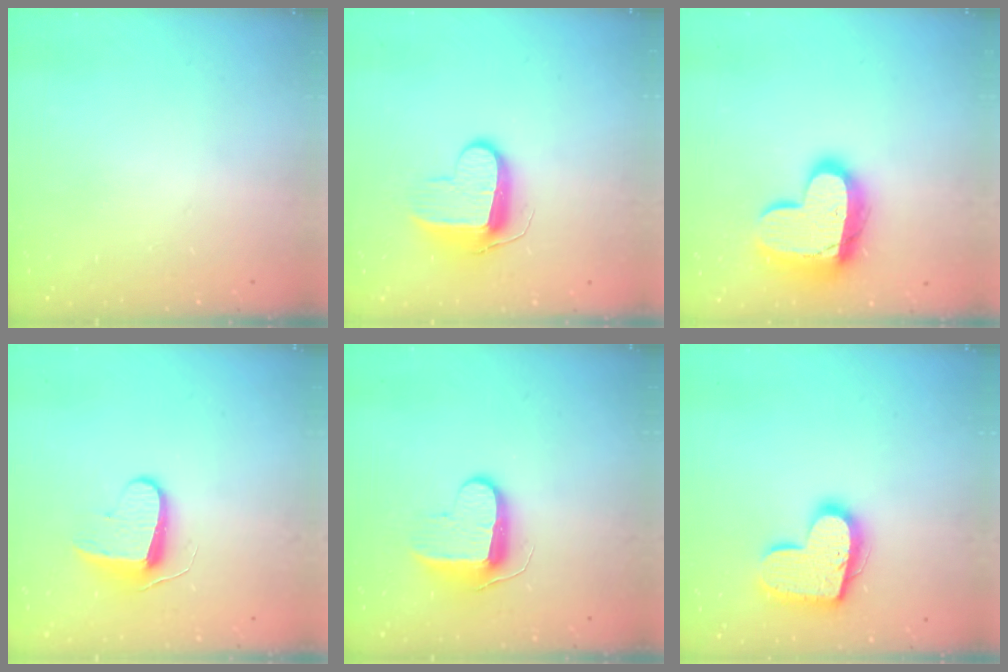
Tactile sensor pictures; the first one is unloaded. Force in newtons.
{"total": 9.6, "press": 9.6, "slide": 0.6}
{"total": 17.3, "press": 17.2, "slide": 1.4}
{"total": 8.7, "press": 8.6, "slide": 0.5}
{"total": 10.5, "press": 10.4, "slide": 1.0}
{"total": 16.4, "press": 16.4, "slide": 1.0}